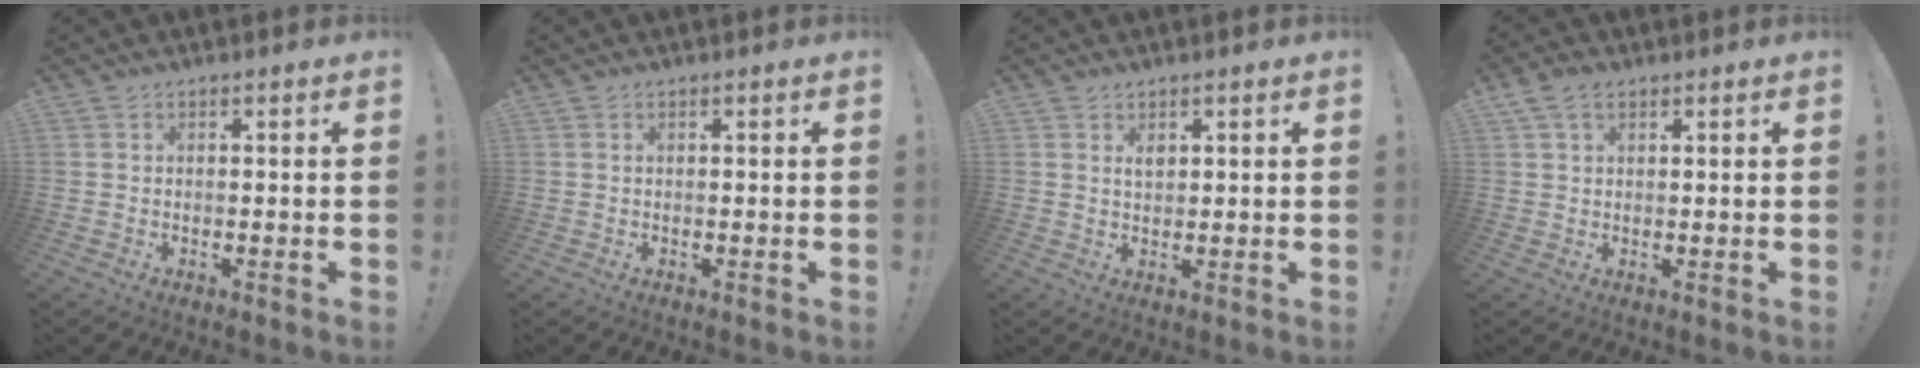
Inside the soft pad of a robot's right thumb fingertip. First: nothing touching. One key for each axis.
{"total": 0.0}
{"total": 1.9, "fx": 1.2, "fy": 1.0, "fz": 1.0, "tx": -0.008, "ty": -0.005, "tz": 0.019}
{"total": 4.6, "fx": 2.3, "fy": 3.1, "fz": 2.6, "tx": -0.046, "ty": 0.000, "tz": 0.045}